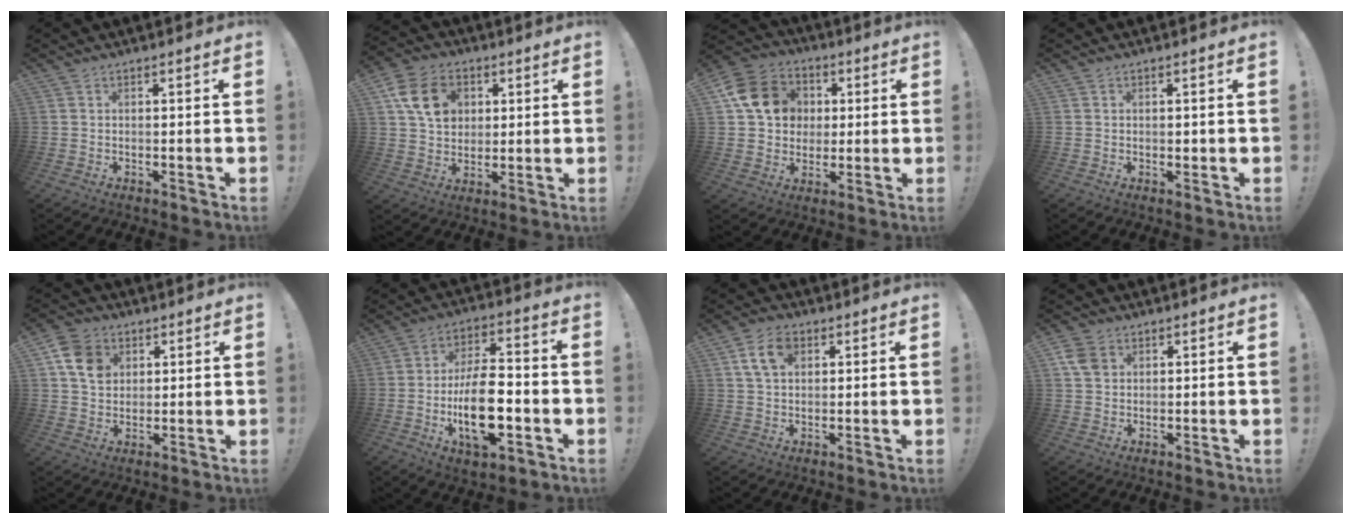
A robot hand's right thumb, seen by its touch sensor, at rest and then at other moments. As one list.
[{"total": 14.2, "force": [4.8, 11.1, 7.4], "torque": [-0.114, -0.007, 0.096]}, {"total": 15.0, "force": [3.3, 12.7, 7.3], "torque": [-0.100, 0.009, 0.072]}, {"total": 0.6, "force": [0.0, 0.6, 0.3], "torque": [0.001, 0.000, -0.002]}, {"total": 10.5, "force": [4.0, 8.2, 5.1], "torque": [-0.078, -0.004, 0.082]}, {"total": 17.6, "force": [-4.3, 8.4, 14.9], "torque": [-0.268, 0.007, -0.070]}, {"total": 8.4, "force": [2.9, 5.6, 5.5], "torque": [-0.098, 0.005, 0.054]}, {"total": 5.9, "force": [2.1, 4.6, 2.9], "torque": [-0.045, 0.006, 0.044]}]